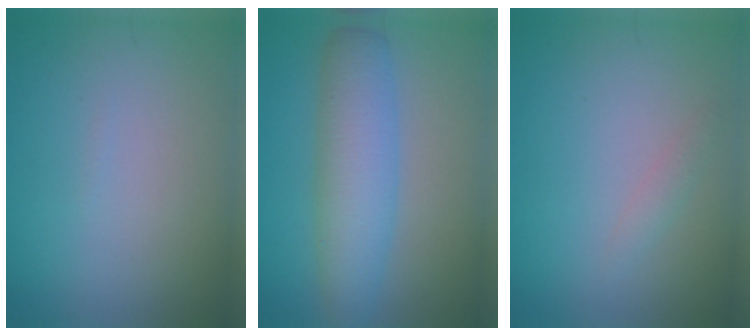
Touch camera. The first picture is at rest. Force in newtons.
{"total": 5.6, "press": 5.6, "slide": 0.2}
{"total": 1.0, "press": 0.9, "slide": 0.1}